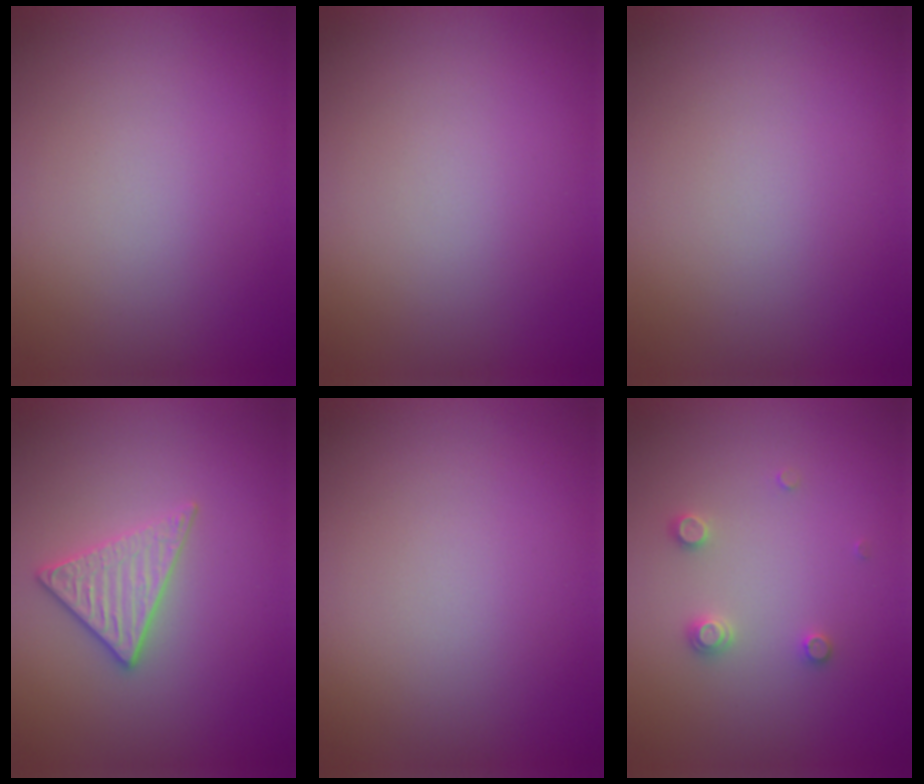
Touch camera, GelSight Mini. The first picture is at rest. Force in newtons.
{"total": 0.0}
{"total": 0.0}
{"total": 2.8, "press": 2.6, "slide": 1.1}
{"total": 0.0}
{"total": 1.5, "press": 1.5, "slide": 0.2}